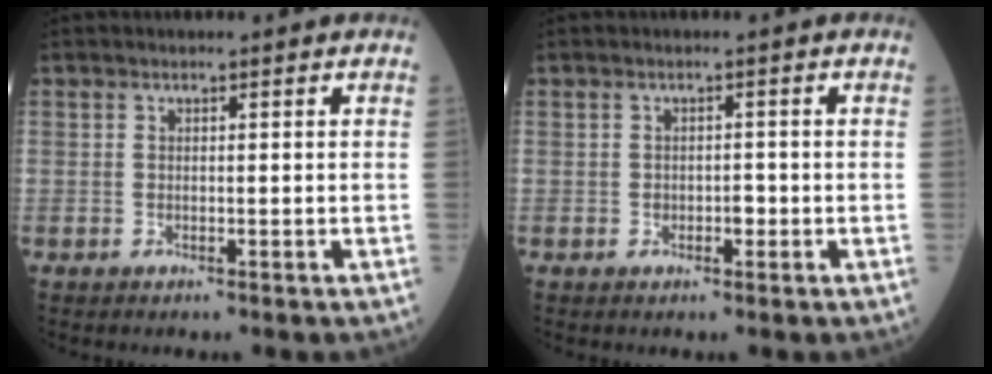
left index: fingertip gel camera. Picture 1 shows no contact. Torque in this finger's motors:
{"motor_torque": [-0.08, 0.05, -0.01, 0.00]}